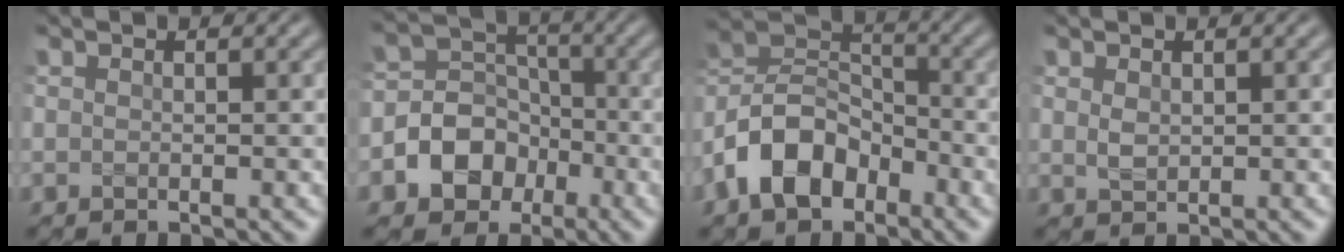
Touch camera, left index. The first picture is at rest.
{"total": 6.6, "force": [-2.6, 5.6, 2.5], "torque": [-0.028, 0.007, -0.076]}
{"total": 7.6, "force": [-4.2, 4.9, 4.1], "torque": [-0.081, 0.008, -0.096]}
{"total": 1.3, "force": [0.5, 0.9, 0.9], "torque": [-0.021, -0.002, 0.013]}